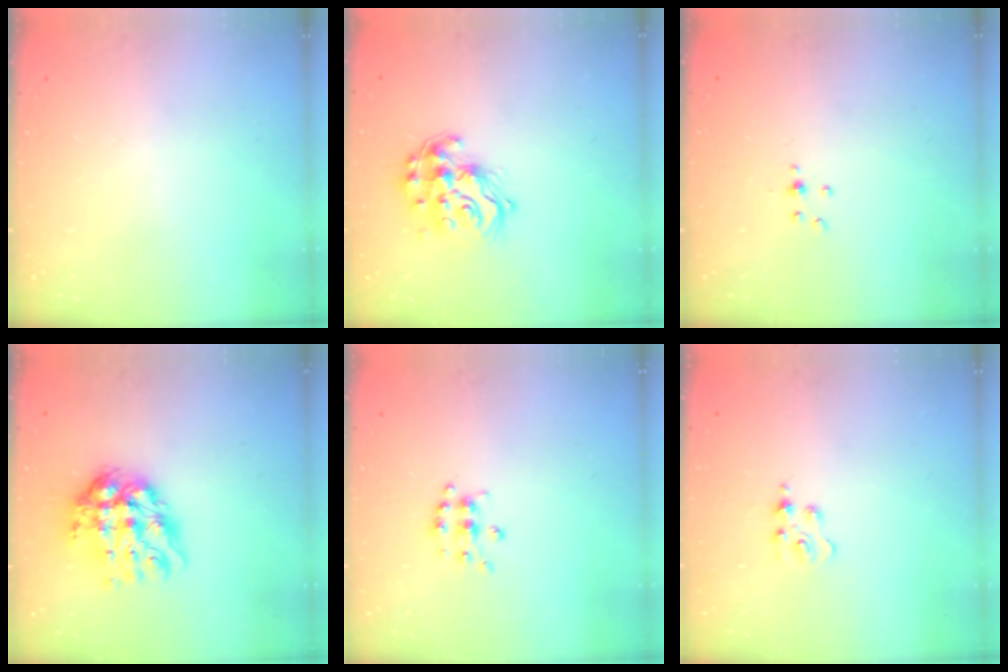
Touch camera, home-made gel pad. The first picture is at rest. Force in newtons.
{"total": 14.6, "press": 14.5, "slide": 1.1}
{"total": 3.0, "press": 2.8, "slide": 0.9}
{"total": 13.5, "press": 13.5, "slide": 1.0}
{"total": 5.3, "press": 5.2, "slide": 0.5}
{"total": 1.8, "press": 1.8, "slide": 0.4}